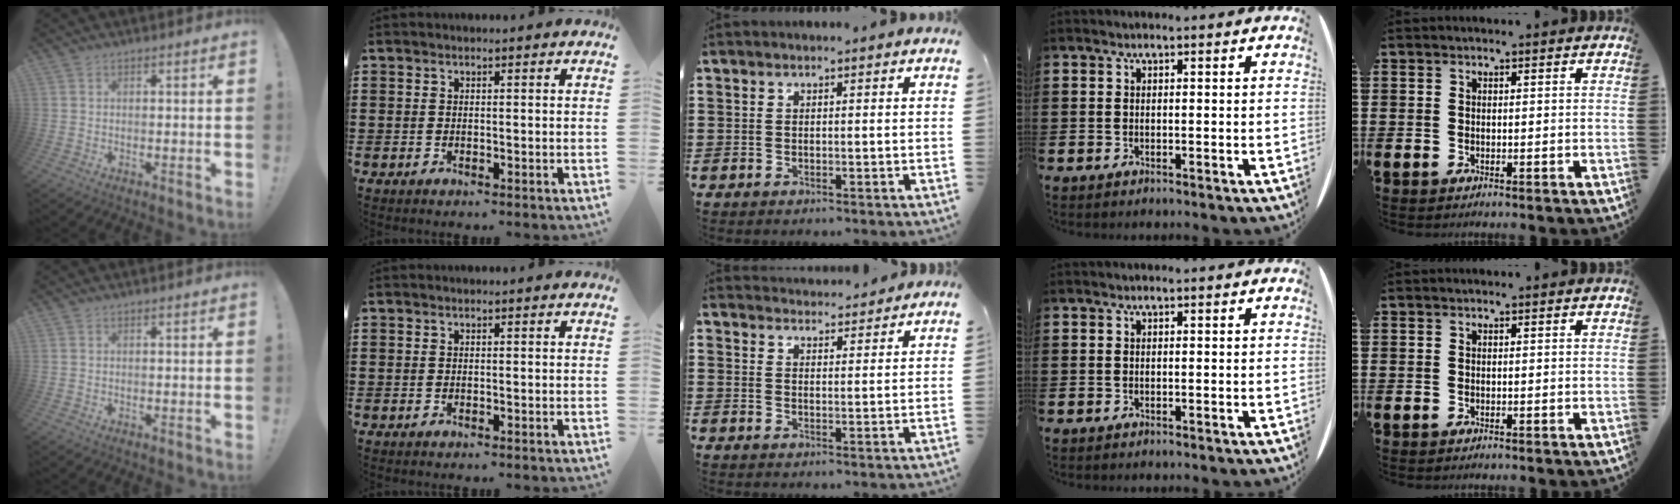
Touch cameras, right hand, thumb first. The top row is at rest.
{"middle": {"total": 3.1, "force": [3.1, 0.0, -0.4], "torque": [-0.001, -0.012, 0.058]}}